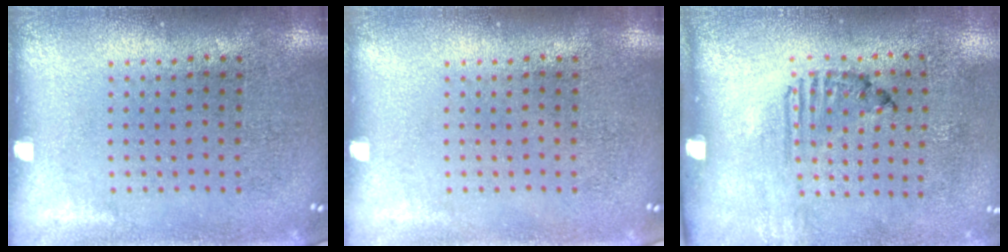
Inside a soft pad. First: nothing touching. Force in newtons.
{"total": 0.0}
{"total": 1.7, "press": 1.1, "slide": 1.3}